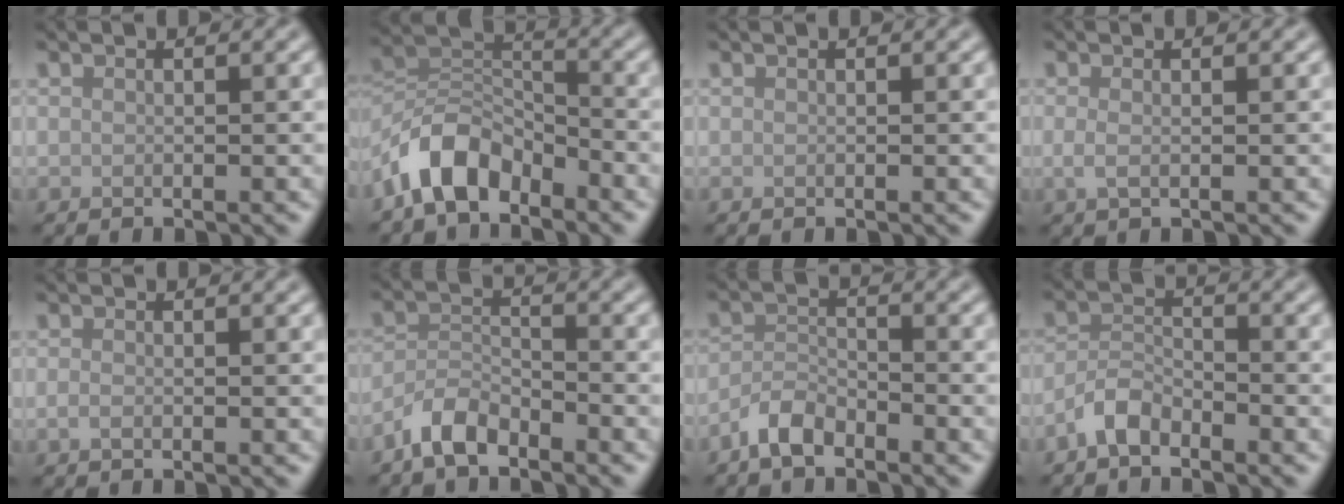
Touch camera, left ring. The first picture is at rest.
{"total": 6.2, "force": [-4.5, 3.1, 3.0], "torque": [-0.051, 0.008, -0.094]}
{"total": 0.0}
{"total": 1.2, "force": [0.0, 0.4, 1.1], "torque": [-0.027, -0.002, 0.000]}
{"total": 0.7, "force": [-0.2, 0.3, 0.6], "torque": [-0.015, -0.002, -0.005]}
{"total": 3.5, "force": [-2.9, 1.1, 1.4], "torque": [-0.029, 0.006, -0.068]}
{"total": 2.9, "force": [-2.4, 1.0, 1.3], "torque": [-0.027, 0.007, -0.054]}
{"total": 2.7, "force": [-2.2, 1.0, 1.2], "torque": [-0.024, 0.008, -0.050]}